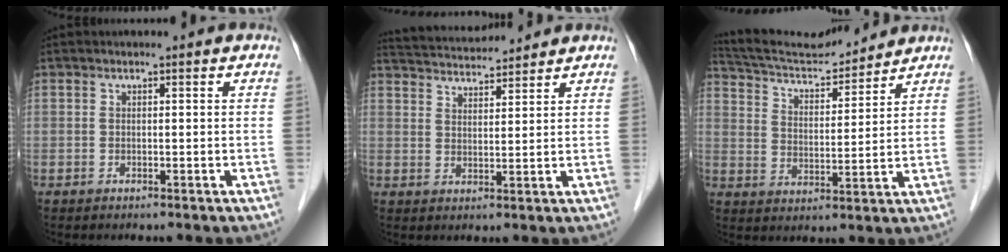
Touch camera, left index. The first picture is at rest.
{"total": 9.3, "force": [9.0, 0.7, 2.3], "torque": [-0.052, 0.025, 0.148]}
{"total": 13.7, "force": [13.1, 1.5, 3.6], "torque": [-0.072, 0.015, 0.227]}